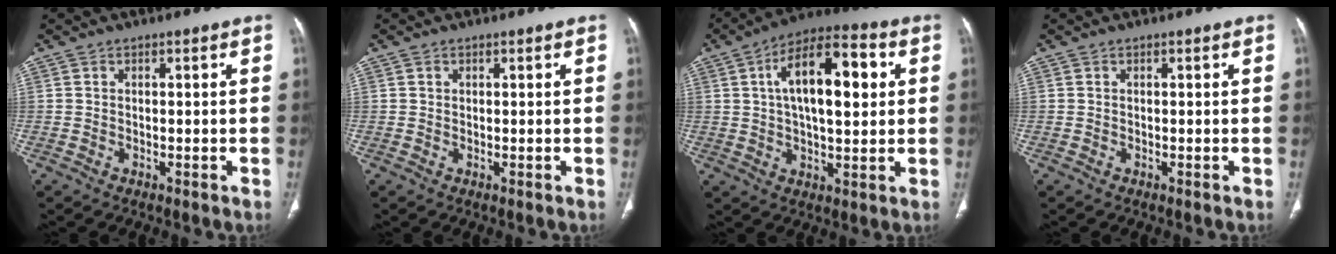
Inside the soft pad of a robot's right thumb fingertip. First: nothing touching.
{"total": 0.5, "force": [0.3, 0.4, 0.1], "torque": [0.002, 0.000, 0.005]}
{"total": 16.4, "force": [3.8, 7.2, 14.2], "torque": [-0.213, 0.017, 0.055]}
{"total": 0.0}